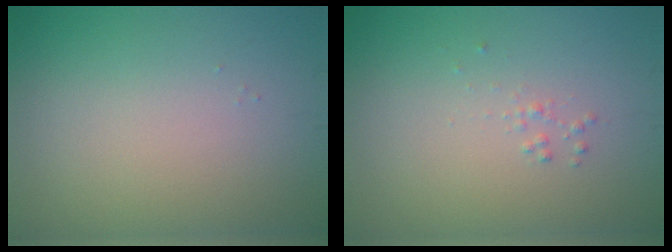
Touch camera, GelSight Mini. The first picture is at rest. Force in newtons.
{"total": 0.5, "press": 0.5, "slide": 0.0}